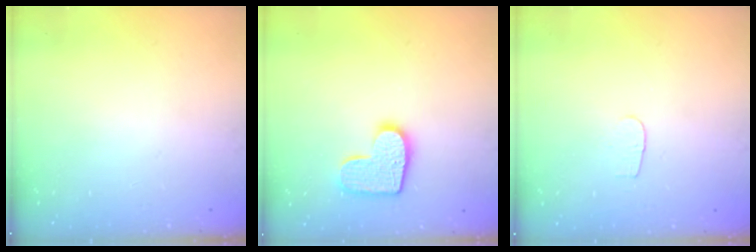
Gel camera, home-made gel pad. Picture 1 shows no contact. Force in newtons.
{"total": 11.6, "press": 11.6, "slide": 0.6}
{"total": 3.7, "press": 3.6, "slide": 0.4}